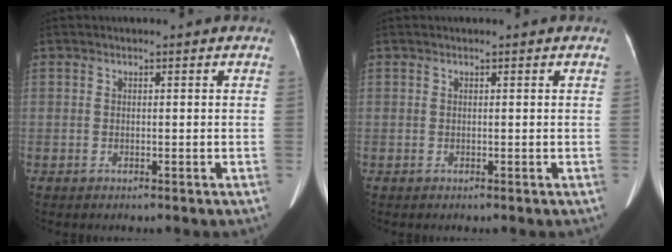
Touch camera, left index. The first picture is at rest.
{"total": 0.0}